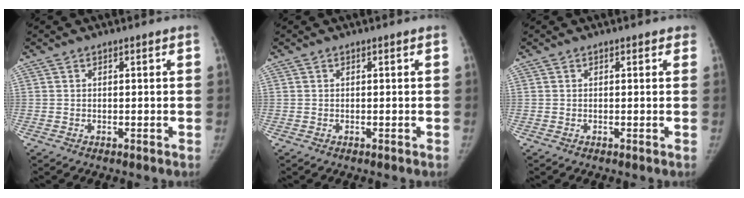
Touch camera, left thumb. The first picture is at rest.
{"total": 0.0}
{"total": 0.9, "force": [0.6, 0.6, 0.3], "torque": [0.007, -0.001, 0.001]}